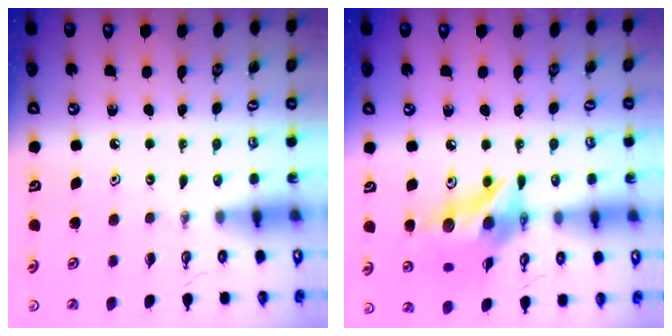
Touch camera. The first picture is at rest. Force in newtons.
{"total": 14.7, "press": 14.6, "slide": 1.1}